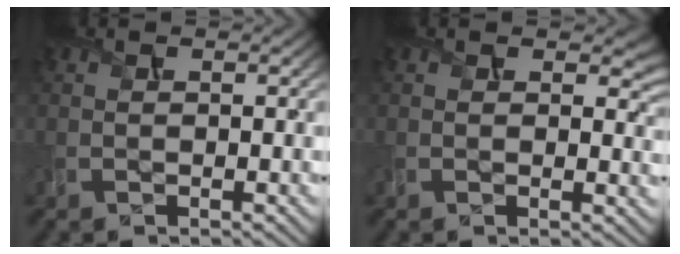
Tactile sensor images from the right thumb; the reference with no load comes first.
{"total": 3.9, "force": [1.5, 2.2, 2.9], "torque": [-0.042, -0.007, 0.021]}